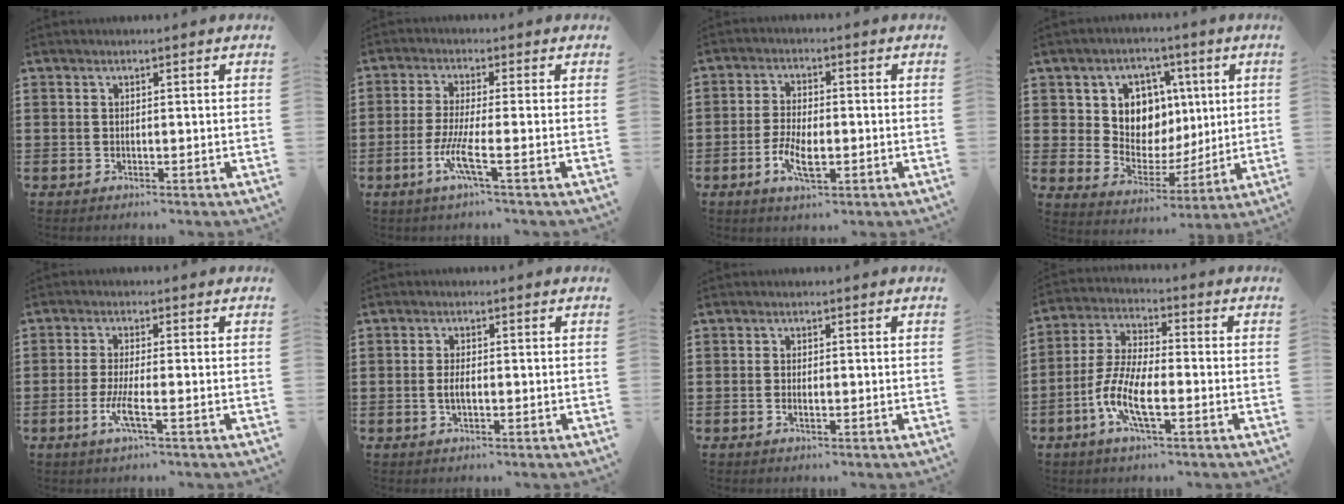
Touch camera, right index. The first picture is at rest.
{"total": 5.8, "force": [-2.1, 0.3, 5.4], "torque": [-0.120, -0.018, -0.046]}
{"total": 5.5, "force": [-1.8, 2.3, 4.6], "torque": [-0.096, -0.001, -0.036]}
{"total": 8.3, "force": [3.2, 7.2, 2.7], "torque": [-0.081, -0.012, 0.059]}
{"total": 4.5, "force": [-1.7, 0.6, 4.1], "torque": [-0.089, -0.011, -0.037]}
{"total": 2.3, "force": [-0.3, 0.9, 2.0], "torque": [-0.045, -0.001, -0.008]}
{"total": 1.0, "force": [-0.3, 0.4, 0.8], "torque": [-0.015, -0.001, -0.004]}
{"total": 8.5, "force": [-3.2, 2.7, 7.3], "torque": [-0.175, -0.014, -0.068]}